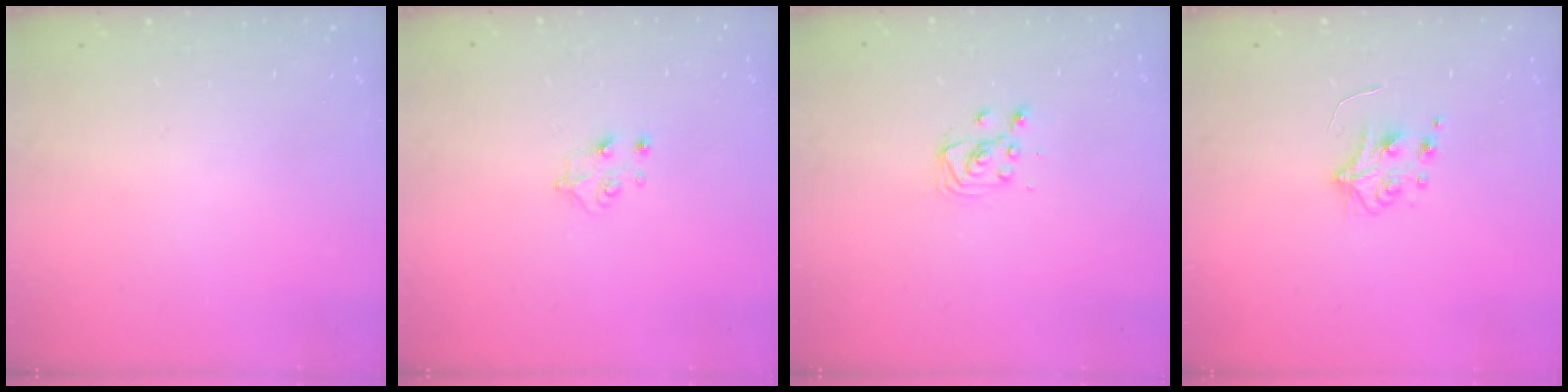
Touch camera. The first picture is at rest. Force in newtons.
{"total": 5.5, "press": 5.5, "slide": 0.5}
{"total": 3.8, "press": 3.7, "slide": 0.4}
{"total": 4.9, "press": 4.8, "slide": 0.5}